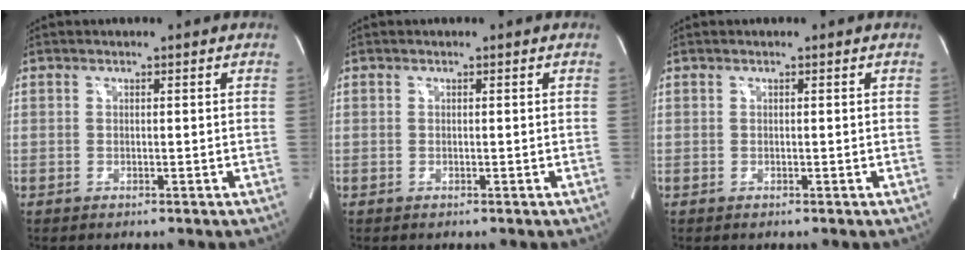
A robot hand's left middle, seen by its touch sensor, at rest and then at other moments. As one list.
[{"total": 0.0}, {"total": 0.0}]